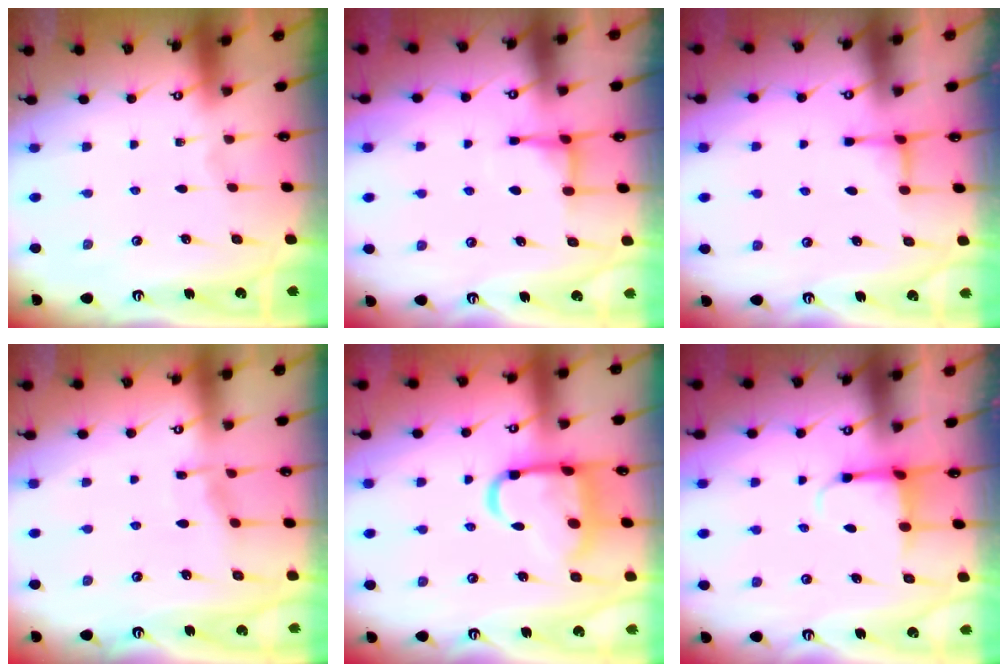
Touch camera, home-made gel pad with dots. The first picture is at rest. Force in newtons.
{"total": 4.4, "press": 4.4, "slide": 0.7}
{"total": 1.8, "press": 1.8, "slide": 0.4}
{"total": 5.0, "press": 4.9, "slide": 0.3}
{"total": 15.0, "press": 15.0, "slide": 1.3}
{"total": 4.0, "press": 3.8, "slide": 1.3}